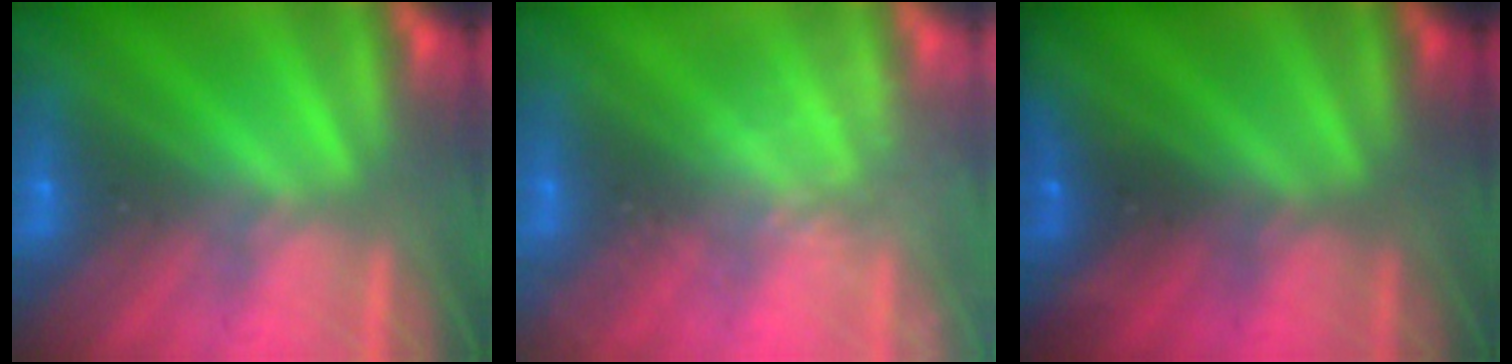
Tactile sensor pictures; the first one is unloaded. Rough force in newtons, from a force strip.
{"total": 2.2}
{"total": 2.4}